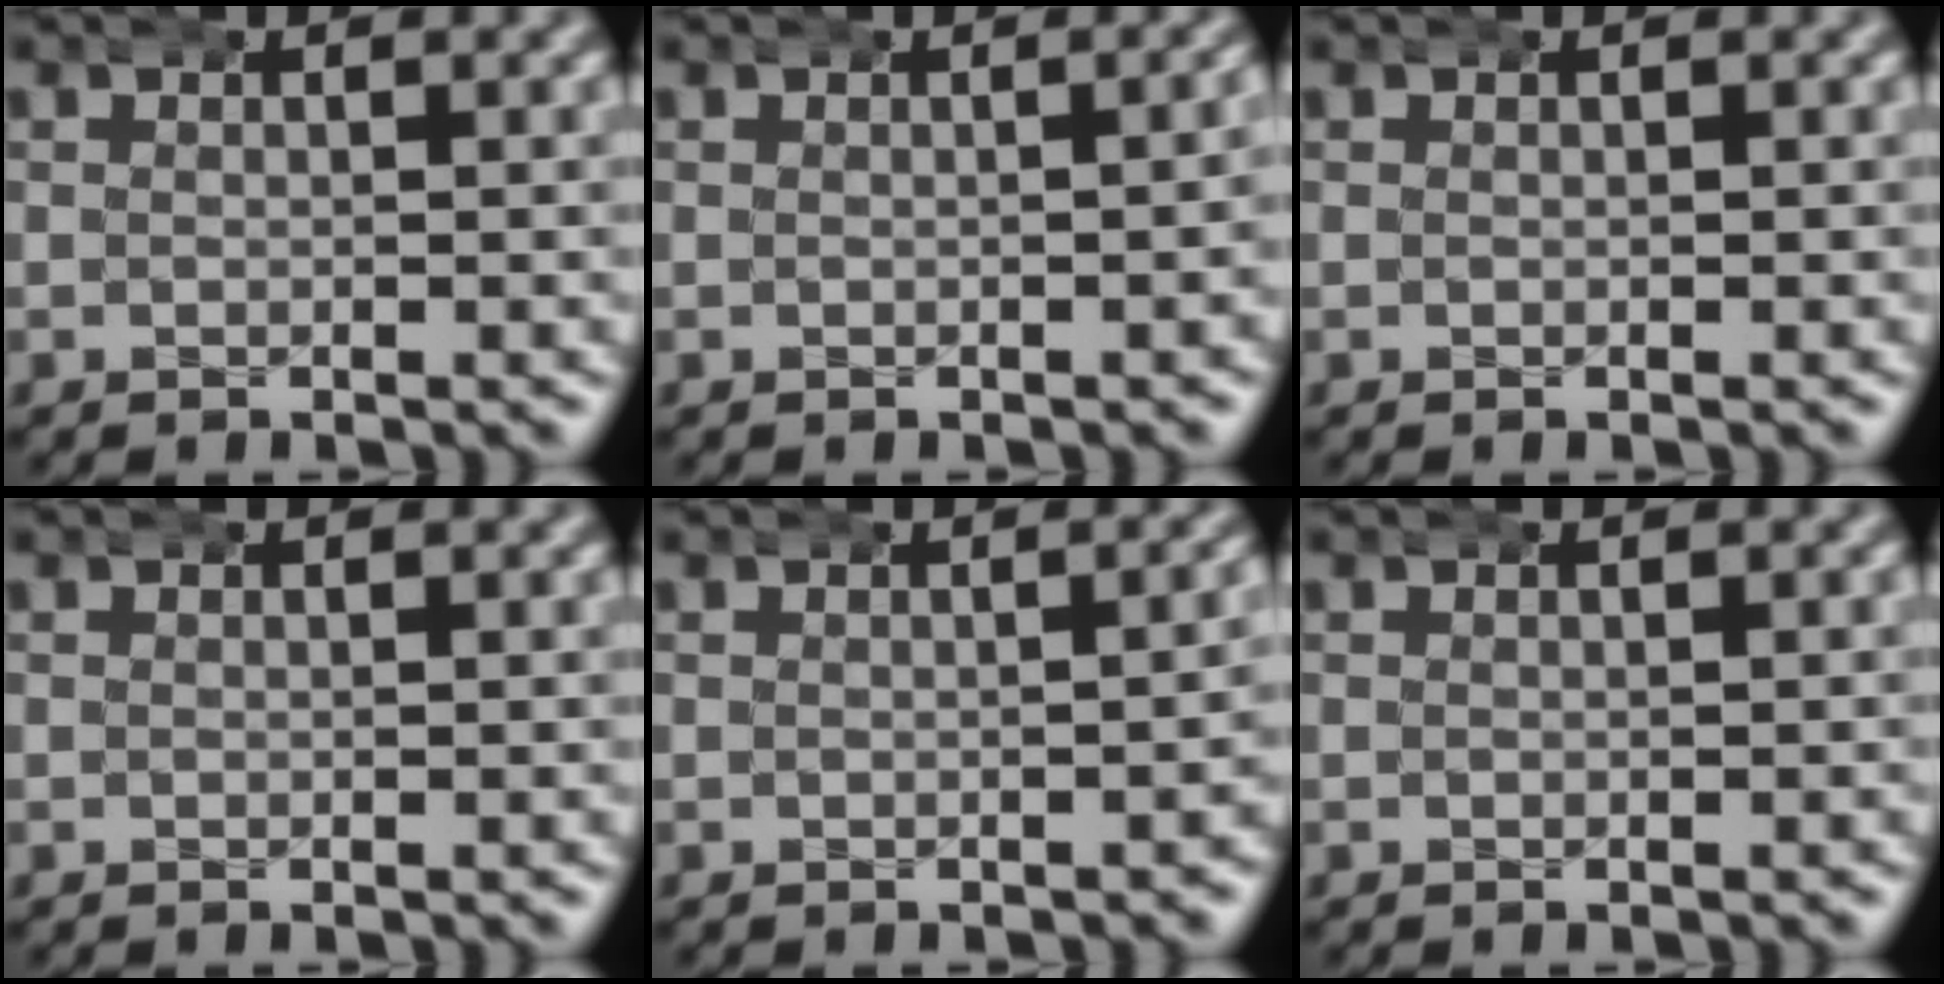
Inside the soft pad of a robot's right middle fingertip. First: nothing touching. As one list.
[{"total": 1.3, "force": [-0.1, 0.5, 1.2], "torque": [-0.007, 0.013, -0.005]}, {"total": 0.0}, {"total": 0.0}, {"total": 1.6, "force": [-0.6, 0.7, 1.3], "torque": [-0.009, 0.009, -0.009]}, {"total": 0.0}]